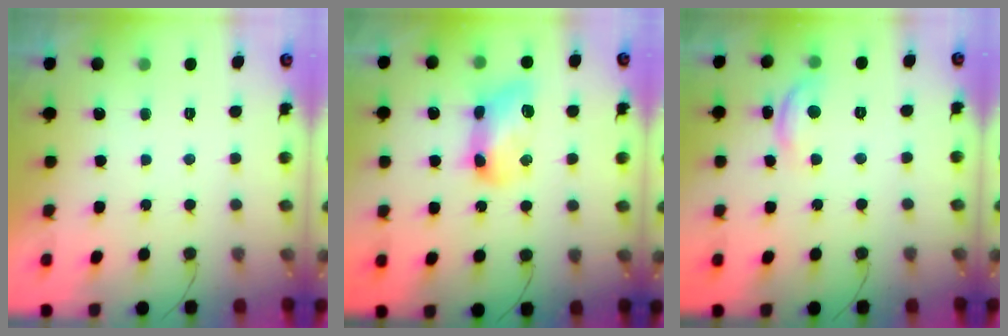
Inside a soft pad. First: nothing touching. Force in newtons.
{"total": 12.2, "press": 12.2, "slide": 0.6}
{"total": 8.7, "press": 8.7, "slide": 0.5}